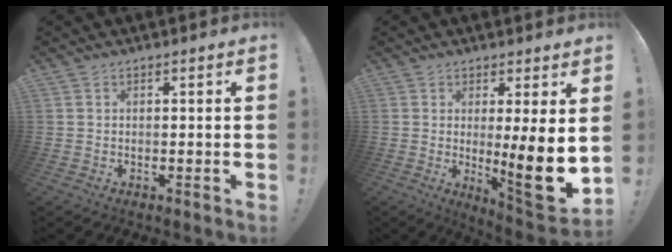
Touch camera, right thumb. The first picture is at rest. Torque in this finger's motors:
{"motor_torque": [0.15, 0.37, 0.70, 0.62, 0.12]}